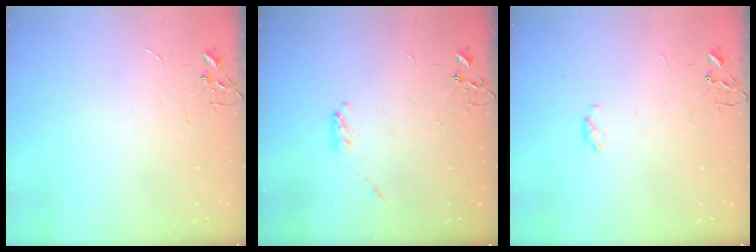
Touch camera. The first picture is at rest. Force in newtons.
{"total": 3.2, "press": 3.1, "slide": 0.5}
{"total": 3.7, "press": 3.7, "slide": 0.6}